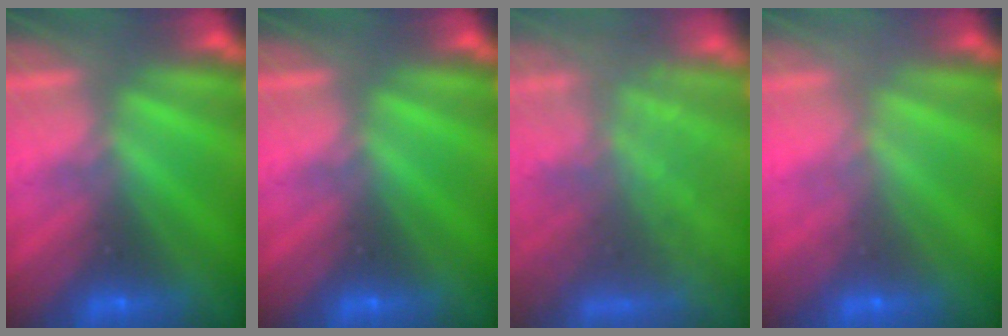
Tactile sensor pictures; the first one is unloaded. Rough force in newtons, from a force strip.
{"total": 0.0}
{"total": 10.5}
{"total": 1.8}